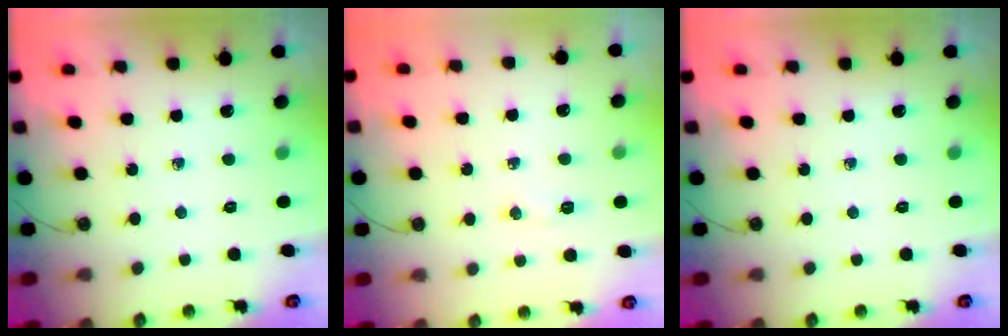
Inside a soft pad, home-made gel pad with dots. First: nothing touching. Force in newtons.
{"total": 4.1, "press": 4.0, "slide": 1.2}
{"total": 0.0}